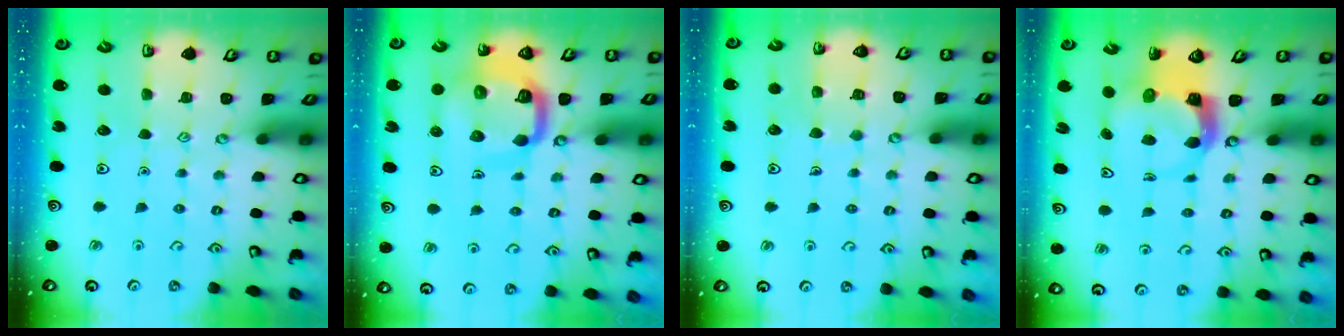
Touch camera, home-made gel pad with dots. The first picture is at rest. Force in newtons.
{"total": 12.0, "press": 11.9, "slide": 1.4}
{"total": 6.8, "press": 6.7, "slide": 0.6}
{"total": 5.1, "press": 5.0, "slide": 0.7}